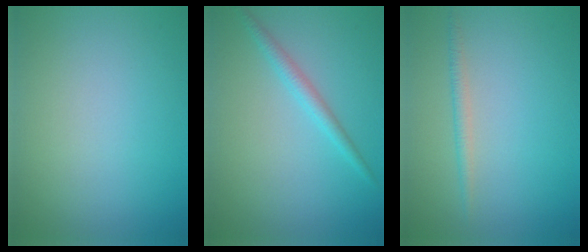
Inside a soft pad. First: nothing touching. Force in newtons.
{"total": 1.8, "press": 1.8, "slide": 0.1}
{"total": 1.2, "press": 1.2, "slide": 0.1}